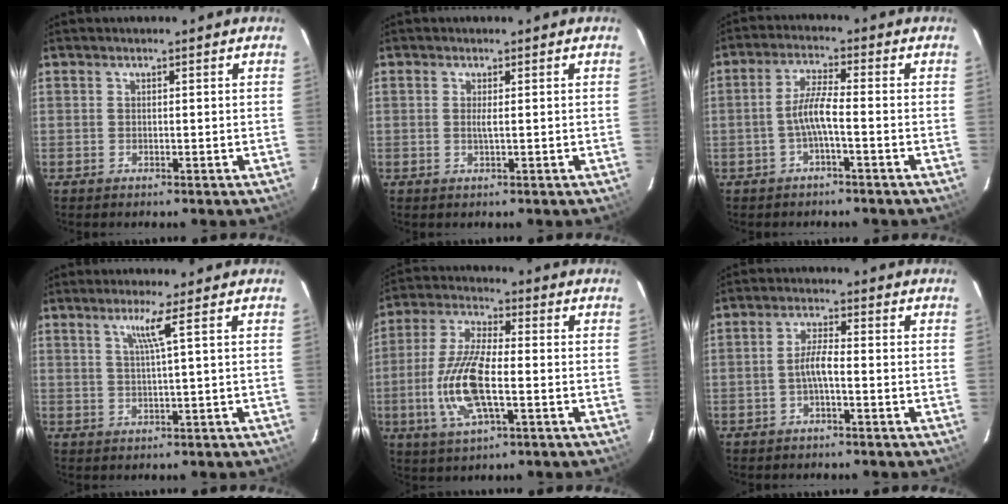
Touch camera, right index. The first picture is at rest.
{"total": 1.1, "force": [0.1, -0.1, 1.1], "torque": [-0.023, -0.002, 0.001]}
{"total": 4.4, "force": [-1.7, 0.1, 4.0], "torque": [-0.088, 0.008, -0.033]}
{"total": 3.3, "force": [1.4, -1.2, 2.7], "torque": [-0.042, -0.005, 0.028]}
{"total": 12.9, "force": [-2.8, 4.3, 11.9], "torque": [-0.255, -0.003, -0.057]}
{"total": 3.3, "force": [-1.3, 0.4, 3.1], "torque": [-0.065, 0.007, -0.024]}